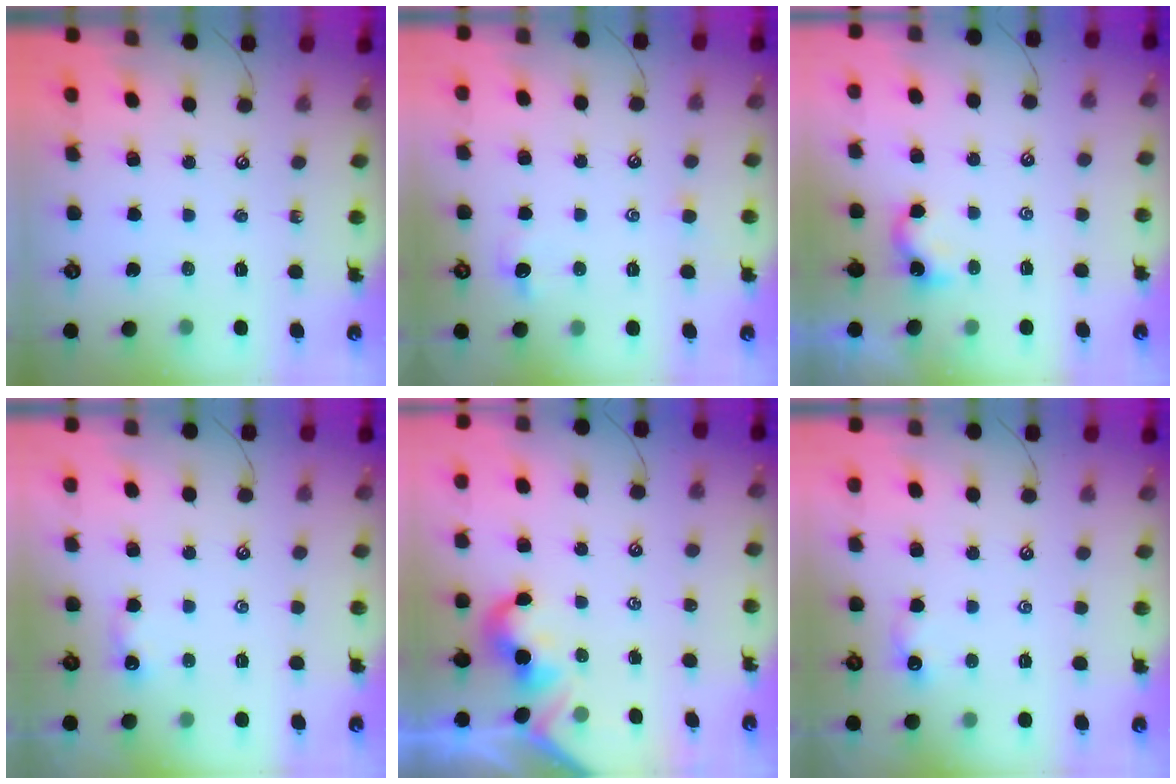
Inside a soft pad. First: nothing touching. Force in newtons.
{"total": 0.0}
{"total": 1.2, "press": 1.1, "slide": 0.3}
{"total": 3.2, "press": 3.2, "slide": 0.2}
{"total": 1.9, "press": 1.8, "slide": 0.5}
{"total": 0.6, "press": 0.3, "slide": 0.6}